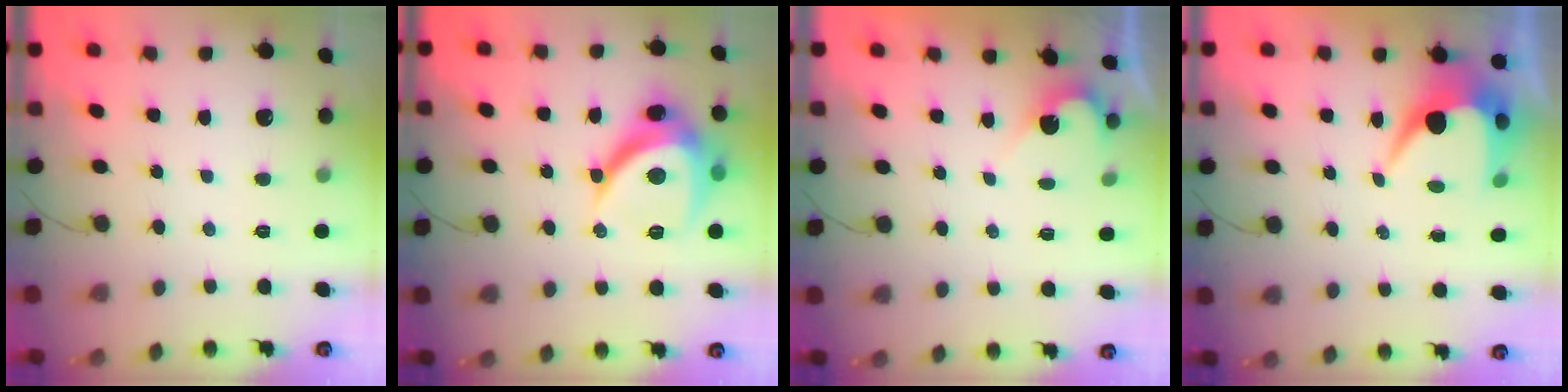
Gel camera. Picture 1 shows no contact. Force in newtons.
{"total": 12.5, "press": 12.4, "slide": 1.5}
{"total": 2.7, "press": 2.7, "slide": 0.1}
{"total": 6.3, "press": 6.3, "slide": 0.3}